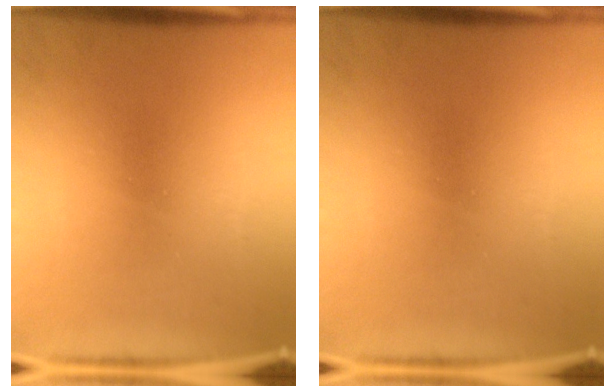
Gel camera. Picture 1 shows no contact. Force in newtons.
{"total": 0.0}